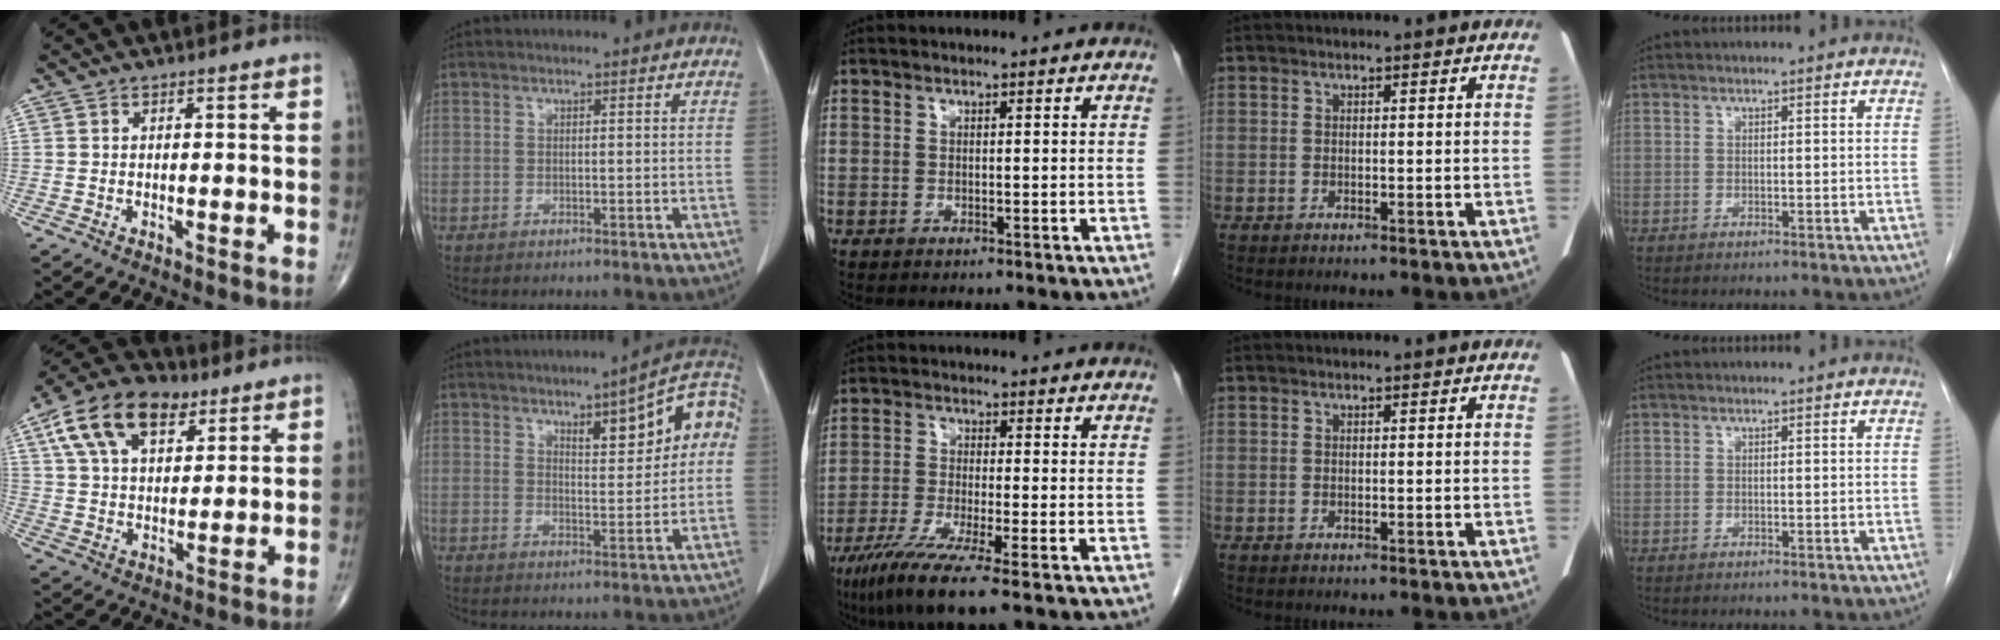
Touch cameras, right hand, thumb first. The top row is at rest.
{"thumb": {"total": 16.9, "force": [8.3, 9.7, 11.1], "torque": [-0.177, -0.006, 0.146]}, "index": {"total": 11.1, "force": [3.2, 3.1, 10.2], "torque": [-0.130, 0.030, 0.041]}, "middle": {"total": 9.2, "force": [-5.8, 0.0, 7.1], "torque": [-0.134, -0.028, -0.103]}}